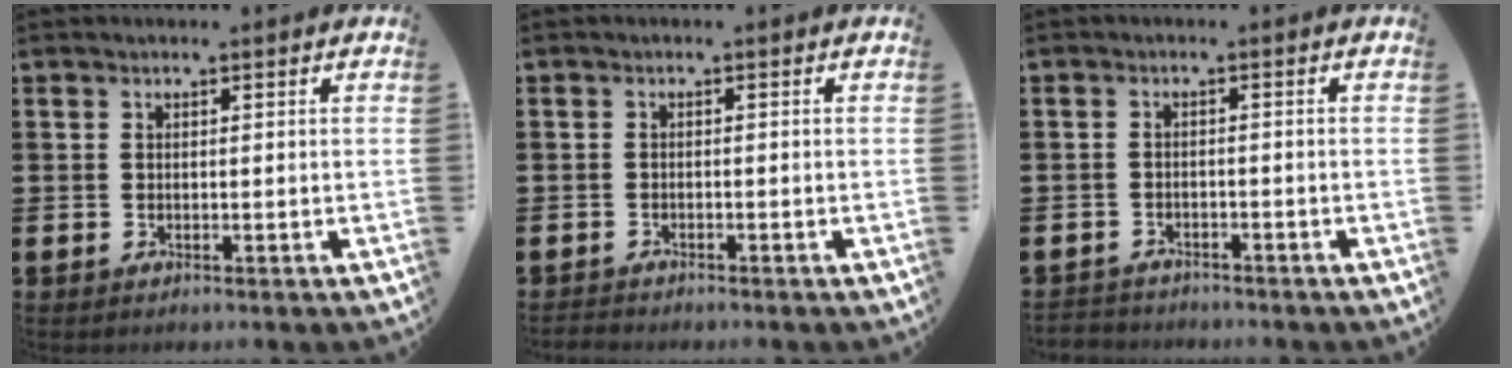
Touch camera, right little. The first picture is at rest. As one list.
[{"total": 0.7, "force": [-0.7, 0.1, -0.1], "torque": [-0.001, -0.002, -0.015]}, {"total": 1.6, "force": [-1.6, 0.2, -0.4], "torque": [0.001, 0.003, -0.037]}]